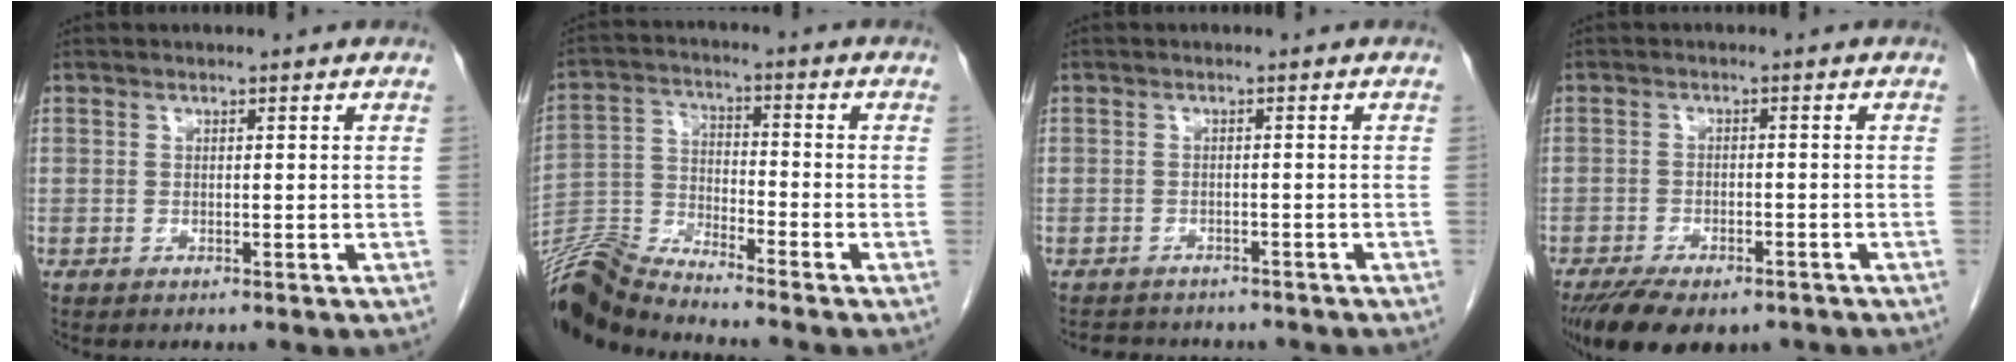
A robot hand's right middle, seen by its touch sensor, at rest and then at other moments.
{"total": 8.7, "force": [-8.6, -1.2, 0.9], "torque": [-0.032, 0.003, -0.169]}
{"total": 6.8, "force": [-5.9, 2.5, 2.0], "torque": [-0.034, 0.003, -0.073]}
{"total": 11.1, "force": [-8.1, 4.6, 6.0], "torque": [-0.096, -0.009, -0.118]}